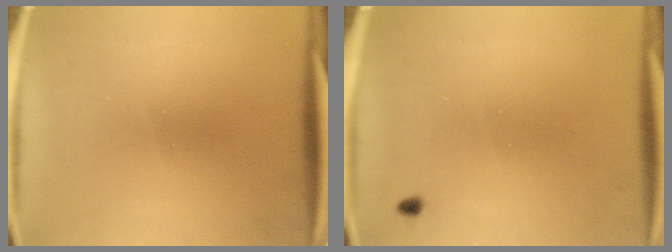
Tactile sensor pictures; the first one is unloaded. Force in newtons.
{"total": 0.6}